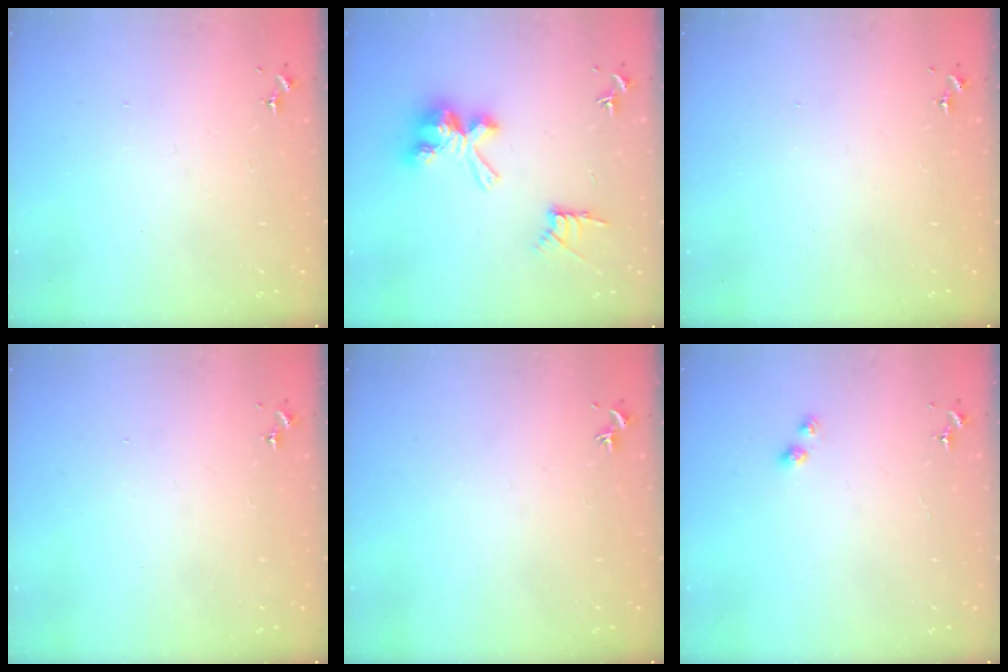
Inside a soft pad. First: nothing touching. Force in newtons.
{"total": 12.7, "press": 12.7, "slide": 0.4}
{"total": 0.0}
{"total": 0.0}
{"total": 0.0}
{"total": 2.8, "press": 2.8, "slide": 0.4}